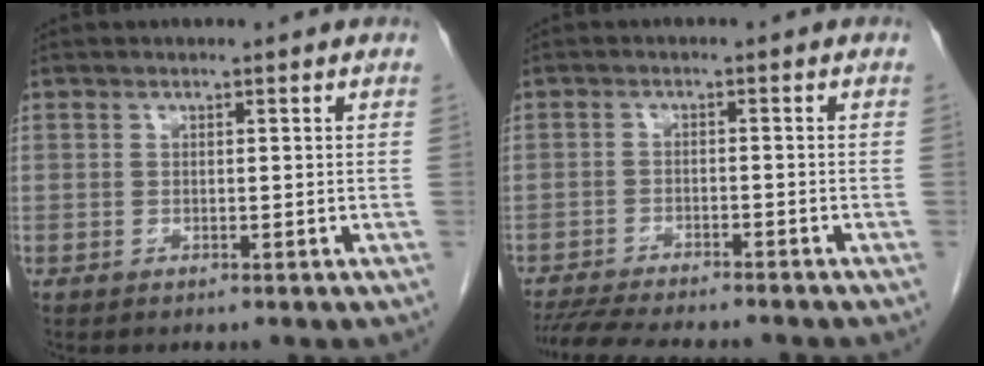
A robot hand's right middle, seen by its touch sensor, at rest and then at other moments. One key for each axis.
{"total": 11.8, "fx": -10.6, "fy": 1.5, "fz": 5.1, "tx": -0.078, "ty": -0.014, "tz": -0.153}